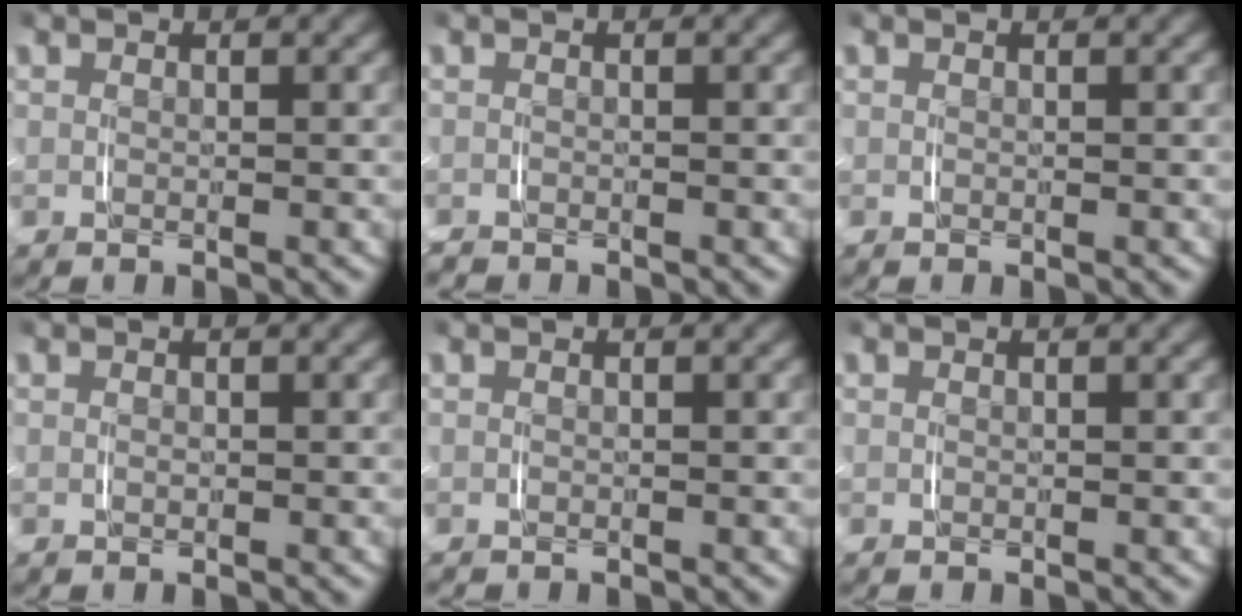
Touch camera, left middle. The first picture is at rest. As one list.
[{"total": 0.8, "force": [-0.8, 0.0, -0.1], "torque": [-0.002, -0.005, -0.016]}, {"total": 0.0}, {"total": 0.0}, {"total": 0.0}, {"total": 0.0}]